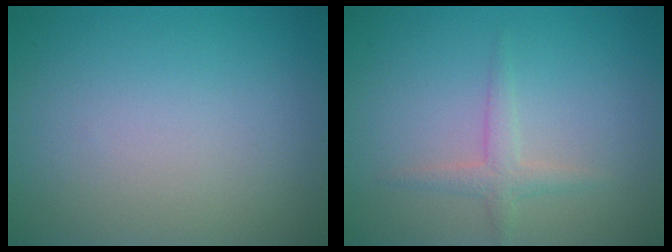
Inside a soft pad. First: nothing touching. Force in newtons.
{"total": 1.7, "press": 1.7, "slide": 0.0}